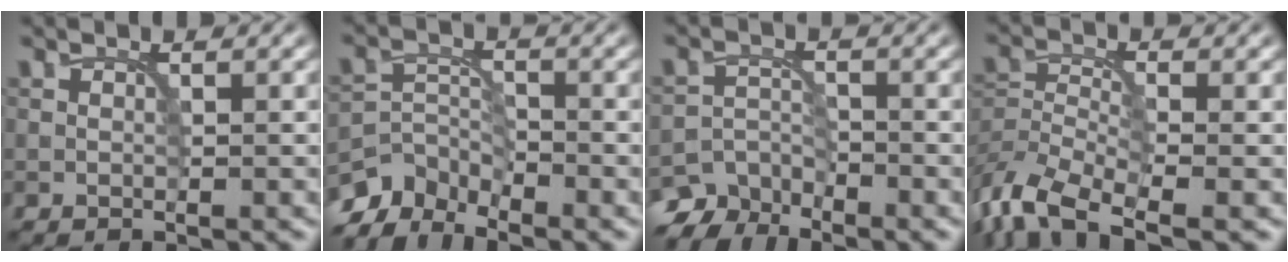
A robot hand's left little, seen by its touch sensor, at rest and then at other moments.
{"total": 4.3, "force": [-4.0, 1.4, 0.9], "torque": [-0.015, -0.005, -0.087]}
{"total": 4.0, "force": [-3.6, 1.6, 0.5], "torque": [0.000, -0.007, -0.069]}
{"total": 6.9, "force": [-4.9, 2.6, 4.1], "torque": [-0.089, -0.008, -0.105]}